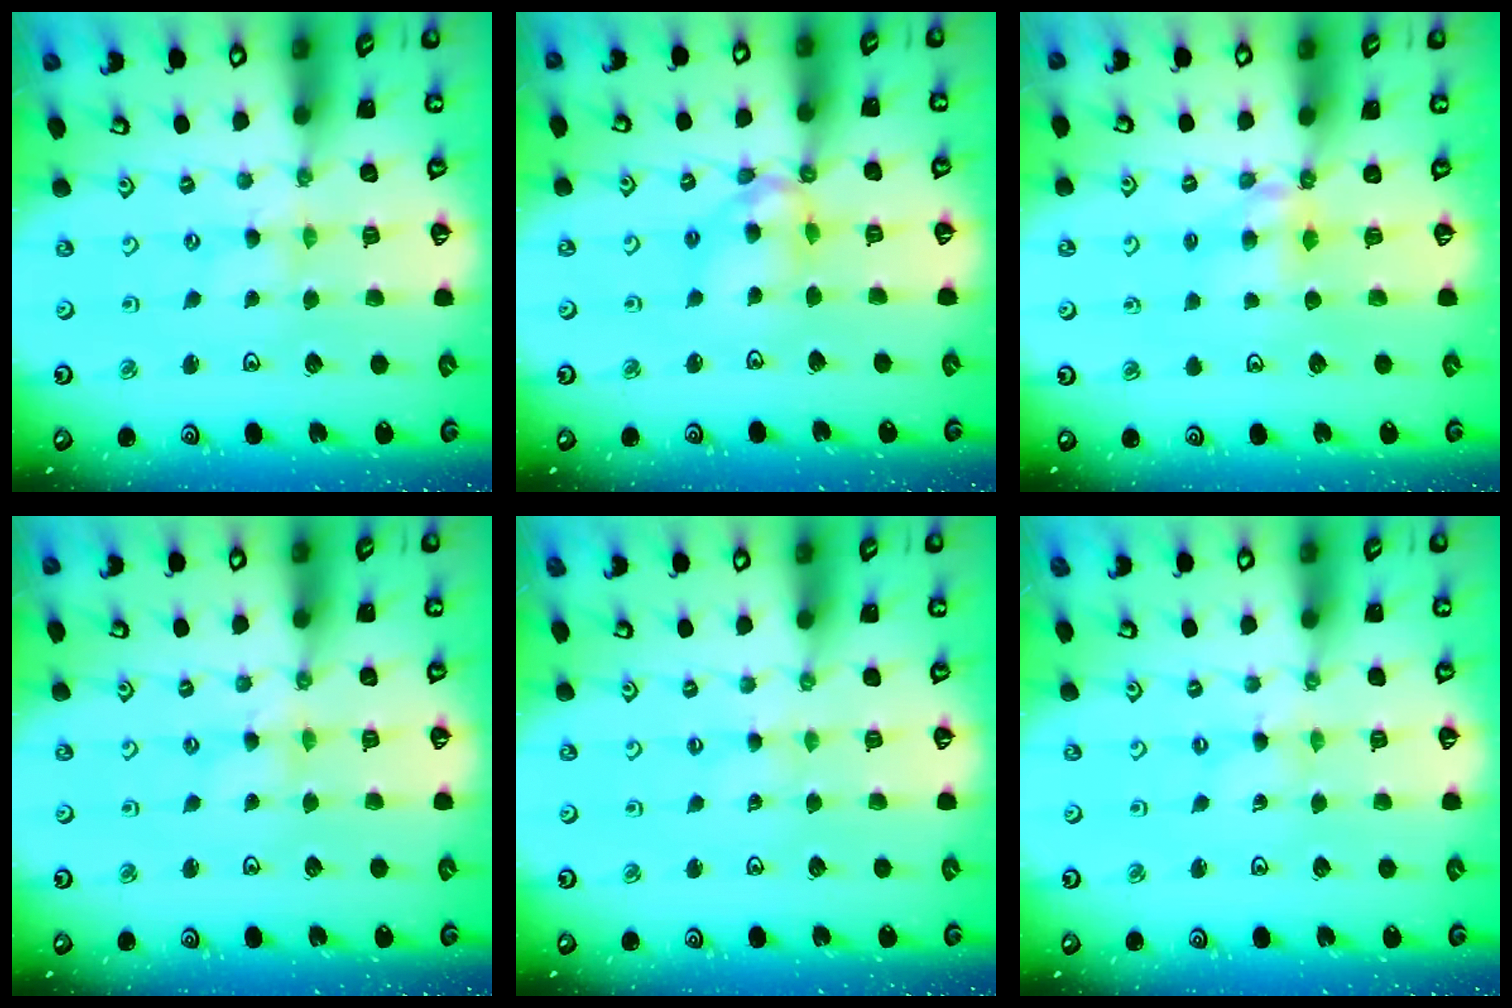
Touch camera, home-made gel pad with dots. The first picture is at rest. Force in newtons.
{"total": 11.2, "press": 11.1, "slide": 0.9}
{"total": 5.7, "press": 5.7, "slide": 0.1}
{"total": 0.7, "press": 0.7, "slide": 0.2}
{"total": 0.0}
{"total": 0.0}